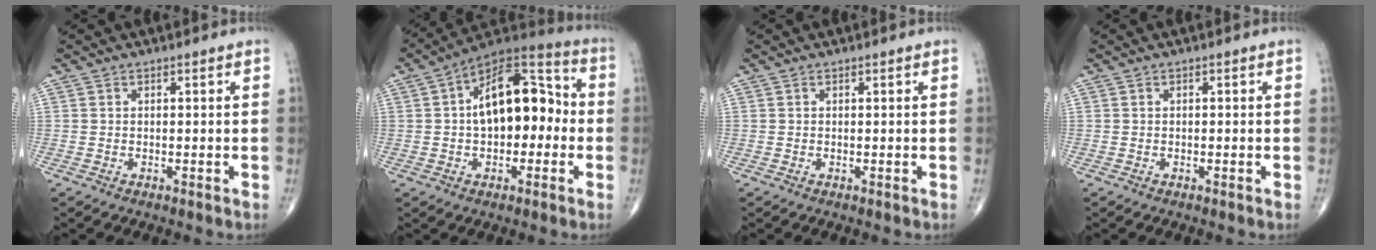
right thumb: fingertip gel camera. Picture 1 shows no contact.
{"total": 17.3, "force": [0.3, 9.8, 14.3], "torque": [-0.190, 0.044, -0.008]}
{"total": 0.0}
{"total": 0.0}